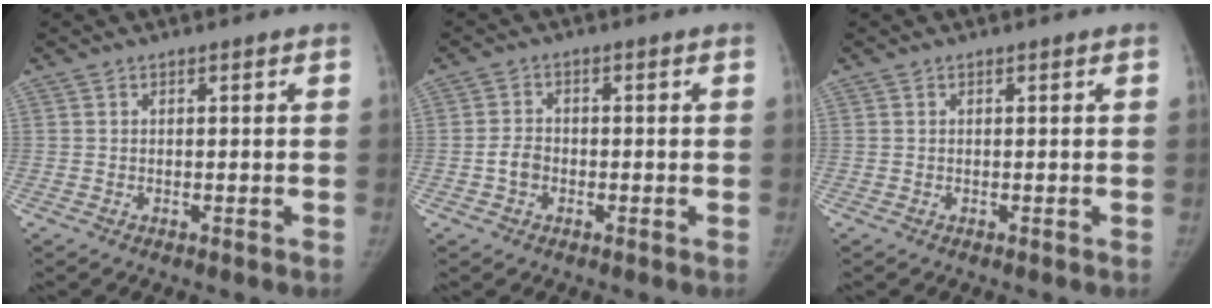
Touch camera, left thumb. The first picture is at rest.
{"total": 3.2, "force": [-0.9, 2.5, 1.8], "torque": [-0.026, 0.011, -0.021]}
{"total": 0.0}